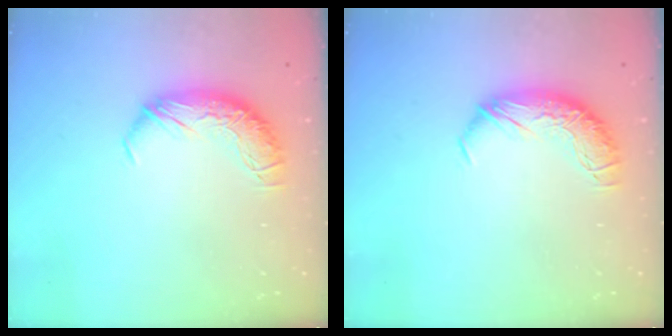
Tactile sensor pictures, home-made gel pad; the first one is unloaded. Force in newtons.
{"total": 0.0}